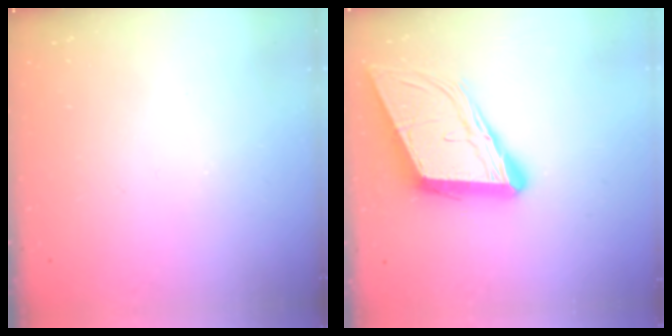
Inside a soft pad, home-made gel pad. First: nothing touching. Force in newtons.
{"total": 14.8, "press": 14.1, "slide": 4.2}